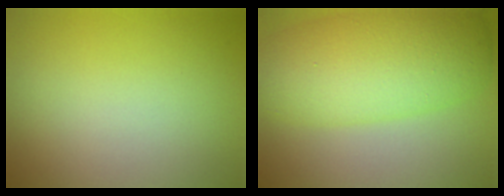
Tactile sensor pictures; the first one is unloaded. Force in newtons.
{"total": 8.2, "press": 8.2, "slide": 0.2}